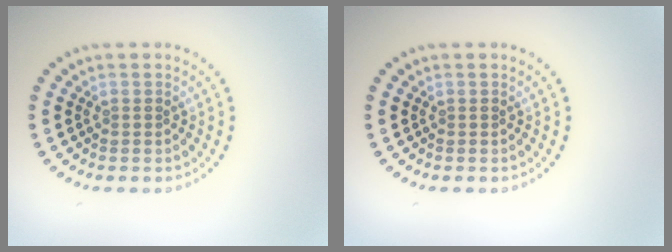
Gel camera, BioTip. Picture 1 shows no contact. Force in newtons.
{"total": 0.0}